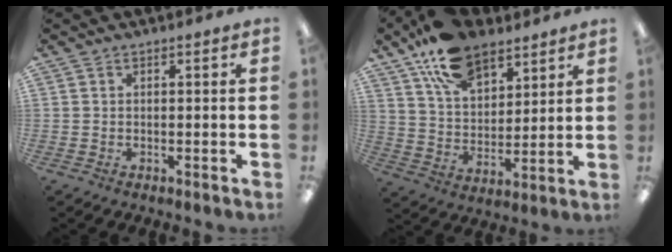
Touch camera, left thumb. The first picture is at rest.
{"total": 15.8, "force": [11.1, 8.5, 7.5], "torque": [-0.139, -0.049, 0.205]}